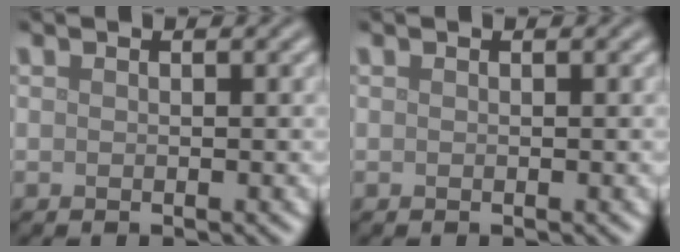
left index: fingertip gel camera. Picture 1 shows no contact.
{"total": 0.0}